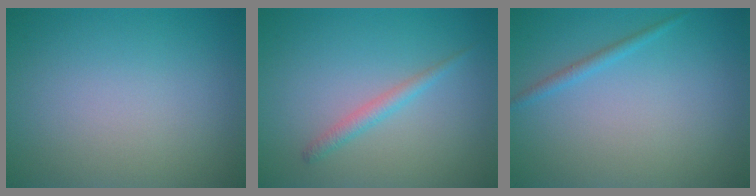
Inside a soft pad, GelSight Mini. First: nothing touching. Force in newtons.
{"total": 1.4, "press": 1.4, "slide": 0.1}
{"total": 1.1, "press": 1.0, "slide": 0.1}